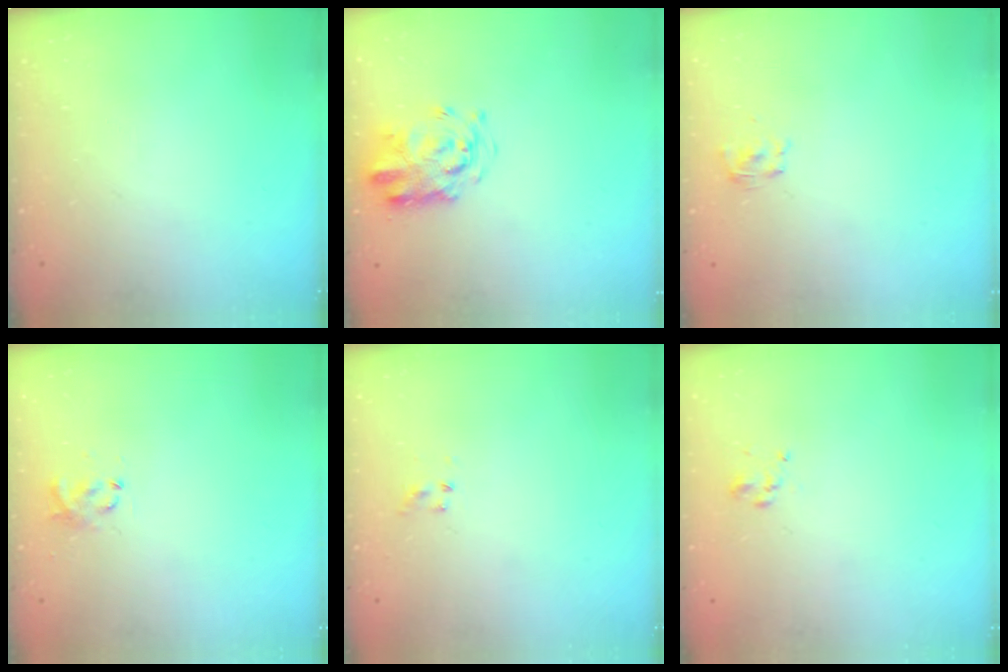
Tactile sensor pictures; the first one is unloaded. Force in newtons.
{"total": 4.1, "press": 4.0, "slide": 1.0}
{"total": 1.9, "press": 1.6, "slide": 1.0}
{"total": 2.8, "press": 2.6, "slide": 1.0}
{"total": 1.0, "press": 0.9, "slide": 0.4}
{"total": 1.0, "press": 0.8, "slide": 0.6}